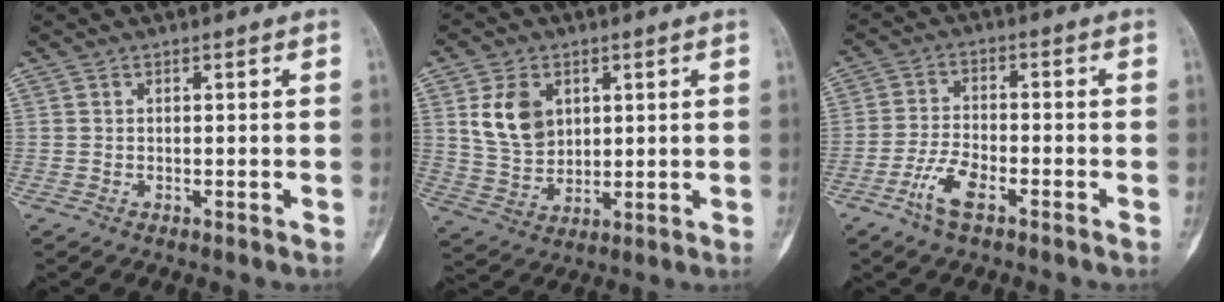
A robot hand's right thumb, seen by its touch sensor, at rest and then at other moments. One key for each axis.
{"total": 8.9, "fx": 3.0, "fy": 6.4, "fz": 5.4, "tx": -0.080, "ty": -0.015, "tz": 0.067}
{"total": 6.4, "fx": -3.8, "fy": 2.3, "fz": 4.7, "tx": -0.100, "ty": 0.017, "tz": -0.073}